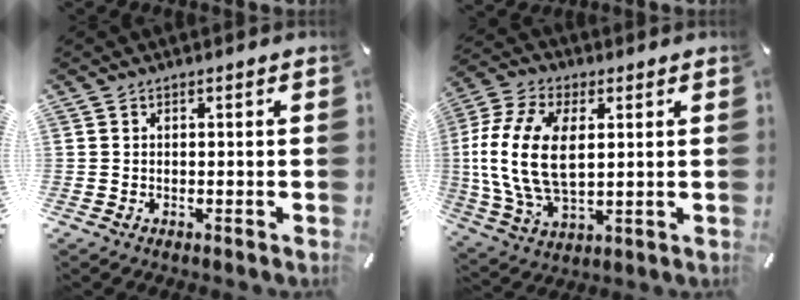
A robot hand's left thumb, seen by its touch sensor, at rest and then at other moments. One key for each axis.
{"total": 15.8, "fx": 2.1, "fy": 9.5, "fz": 12.5, "tx": -0.294, "ty": -0.001, "tz": 0.035}